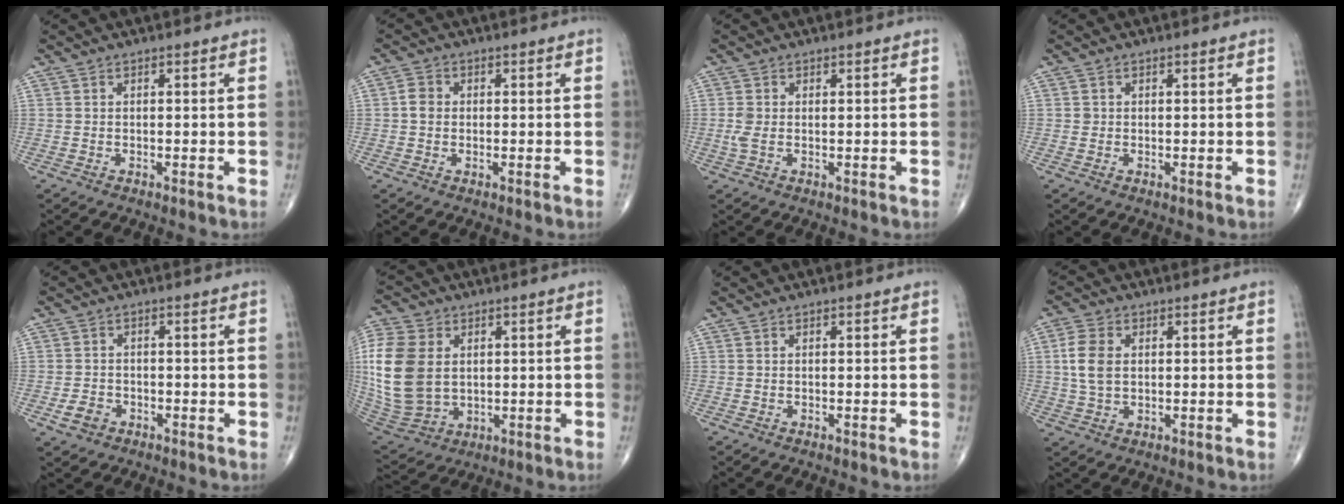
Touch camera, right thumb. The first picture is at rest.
{"total": 2.6, "force": [0.0, 2.2, 1.4], "torque": [-0.021, 0.005, -0.006]}
{"total": 2.5, "force": [0.1, 1.5, 2.0], "torque": [-0.057, 0.007, 0.003]}
{"total": 0.6, "force": [0.1, 0.6, 0.1], "torque": [0.002, 0.001, 0.002]}
{"total": 3.3, "force": [-1.5, 2.5, 1.4], "torque": [-0.020, 0.011, -0.025]}
{"total": 17.7, "force": [2.2, 12.8, 12.1], "torque": [-0.268, -0.013, 0.055]}
{"total": 0.0}
{"total": 6.3, "force": [1.0, 4.1, 4.7], "torque": [-0.099, 0.003, 0.018]}